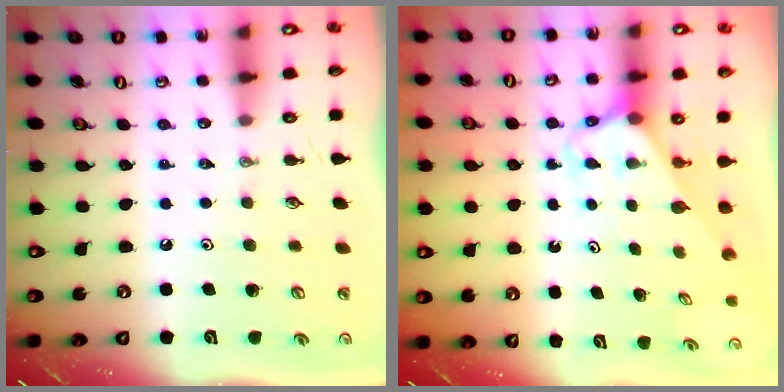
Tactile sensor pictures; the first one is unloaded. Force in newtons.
{"total": 2.6, "press": 2.6, "slide": 0.1}